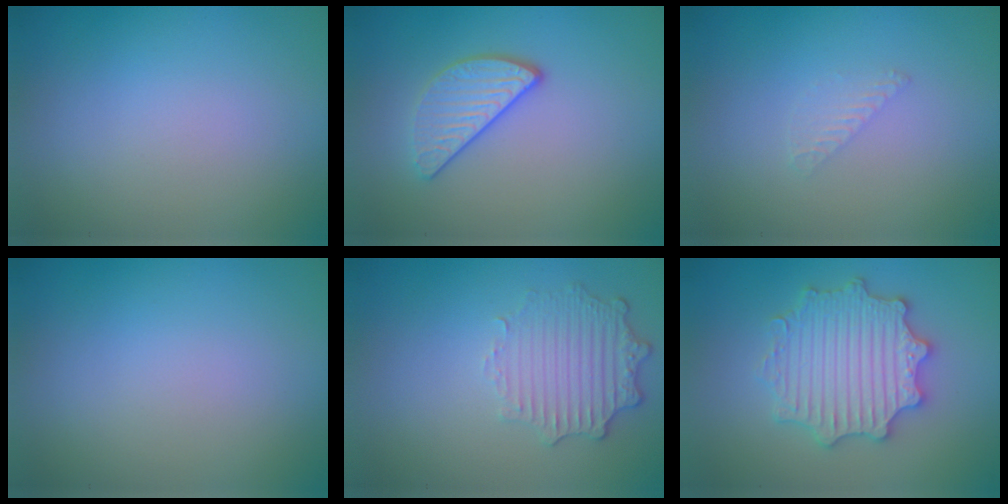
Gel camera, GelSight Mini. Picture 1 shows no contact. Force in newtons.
{"total": 3.0, "press": 2.6, "slide": 1.3}
{"total": 0.8, "press": 0.8, "slide": 0.0}
{"total": 0.0}
{"total": 2.9, "press": 2.4, "slide": 1.6}
{"total": 5.6, "press": 5.5, "slide": 1.0}